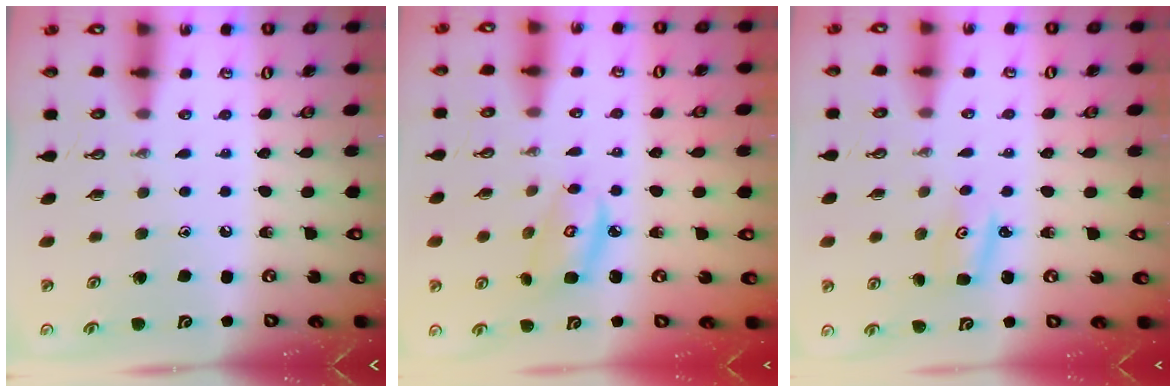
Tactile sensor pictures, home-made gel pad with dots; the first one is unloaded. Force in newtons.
{"total": 6.0, "press": 6.0, "slide": 0.4}
{"total": 2.7, "press": 2.7, "slide": 0.3}